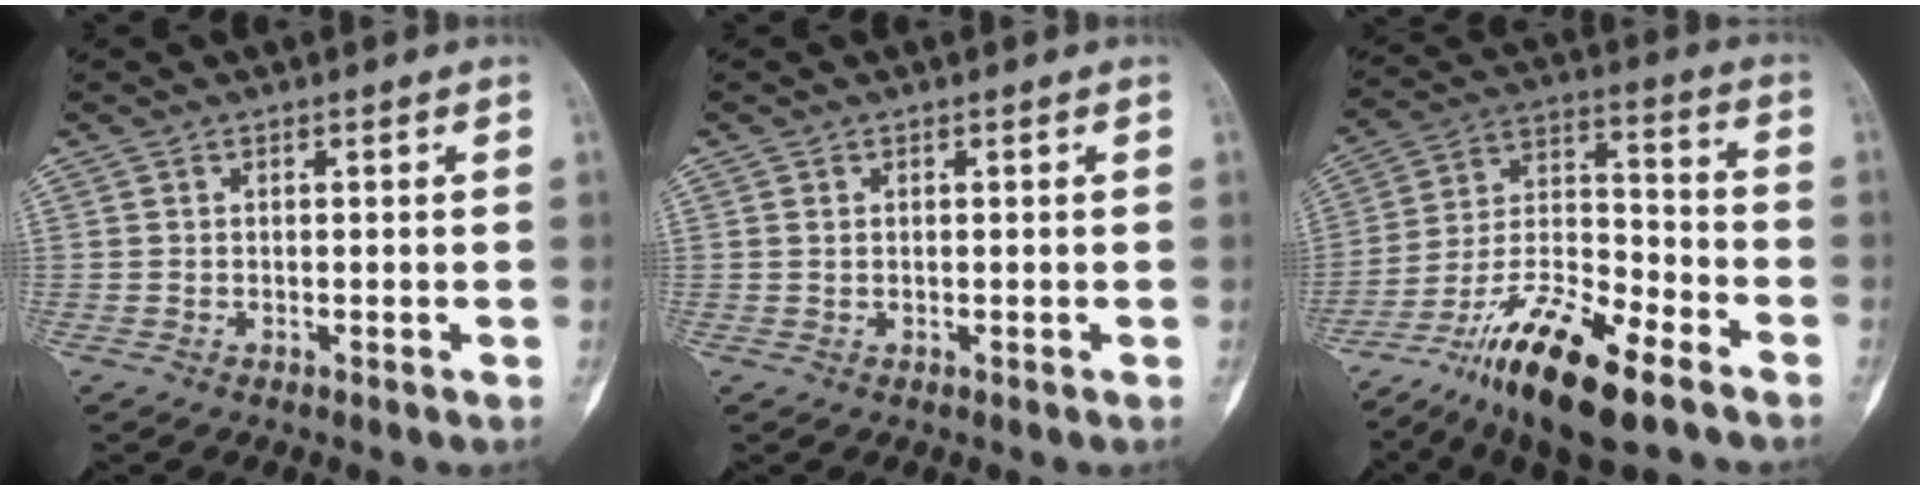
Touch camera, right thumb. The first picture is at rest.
{"total": 0.8, "force": [0.3, 0.5, 0.5], "torque": [-0.010, 0.001, 0.007]}
{"total": 19.2, "force": [-12.7, 5.7, 13.3], "torque": [-0.244, 0.072, -0.227]}